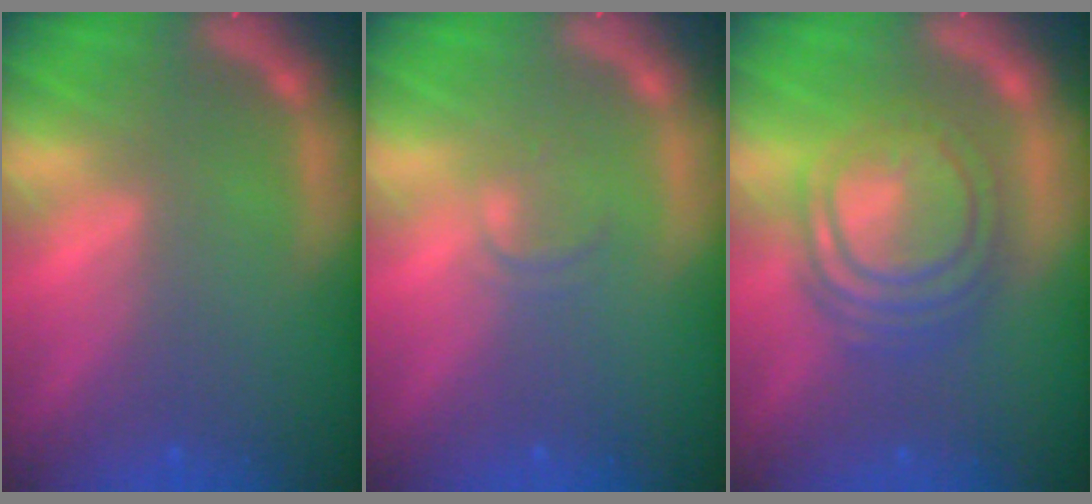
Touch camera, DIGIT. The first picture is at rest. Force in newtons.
{"total": 1.4}
{"total": 8.6}